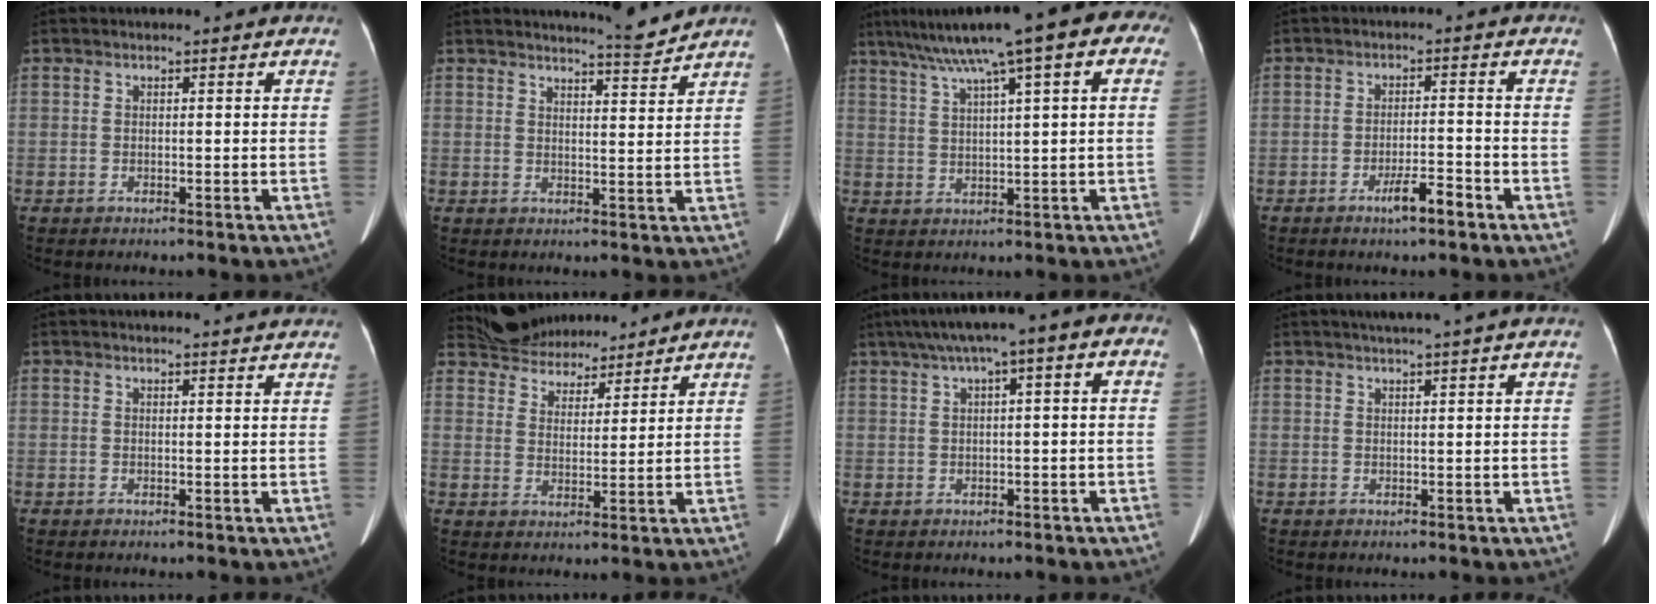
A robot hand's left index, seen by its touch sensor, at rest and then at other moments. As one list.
[{"total": 4.5, "force": [4.4, -0.9, 0.4], "torque": [-0.018, -0.020, 0.061]}, {"total": 15.6, "force": [8.7, 2.2, 12.7], "torque": [-0.204, 0.056, 0.124]}, {"total": 4.1, "force": [-2.8, 0.4, 2.9], "torque": [-0.053, -0.003, -0.048]}, {"total": 4.6, "force": [4.4, 0.1, 1.2], "torque": [-0.014, 0.010, 0.041]}, {"total": 10.7, "force": [10.0, 3.8, 1.4], "torque": [-0.020, 0.015, 0.163]}, {"total": 8.7, "force": [2.9, 1.9, 8.0], "torque": [-0.129, 0.046, 0.038]}, {"total": 3.2, "force": [2.5, -0.9, 1.8], "torque": [-0.018, 0.012, 0.039]}]